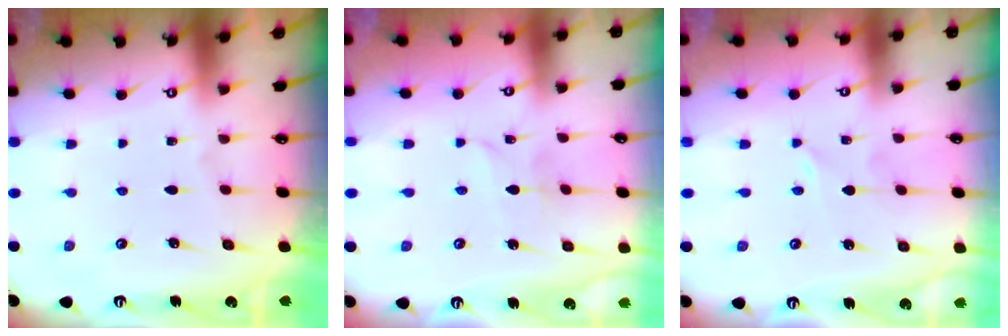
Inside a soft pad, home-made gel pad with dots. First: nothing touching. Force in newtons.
{"total": 2.4, "press": 2.4, "slide": 0.1}
{"total": 0.0}